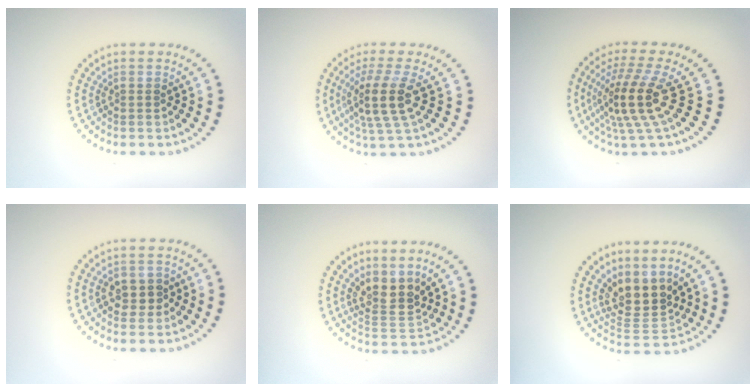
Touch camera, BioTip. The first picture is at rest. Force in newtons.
{"total": 4.2, "press": 3.2, "slide": 2.8}
{"total": 5.1, "press": 3.6, "slide": 3.6}
{"total": 1.9, "press": 1.8, "slide": 0.2}
{"total": 3.2, "press": 2.6, "slide": 1.8}
{"total": 3.8, "press": 2.9, "slide": 2.5}